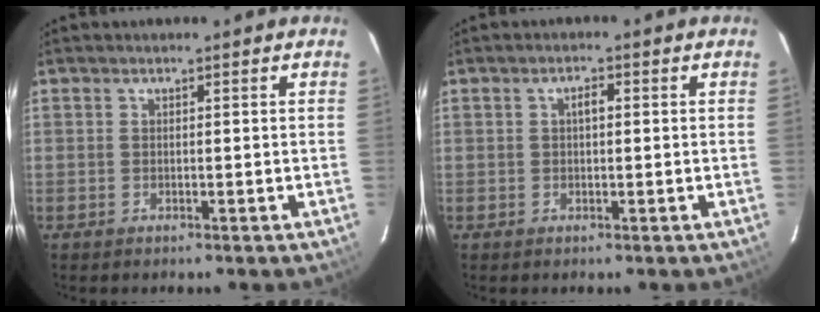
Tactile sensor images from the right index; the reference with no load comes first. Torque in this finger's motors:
{"motor_torque": [0.16, -0.03, 0.09, 0.03]}